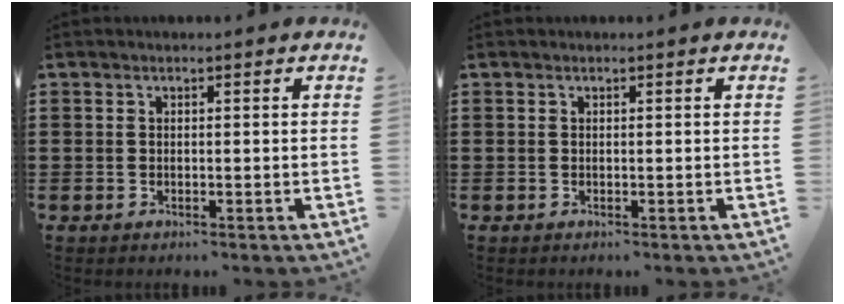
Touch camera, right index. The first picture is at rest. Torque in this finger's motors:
{"motor_torque": [0.01, 0.01, 0.00, 0.00]}